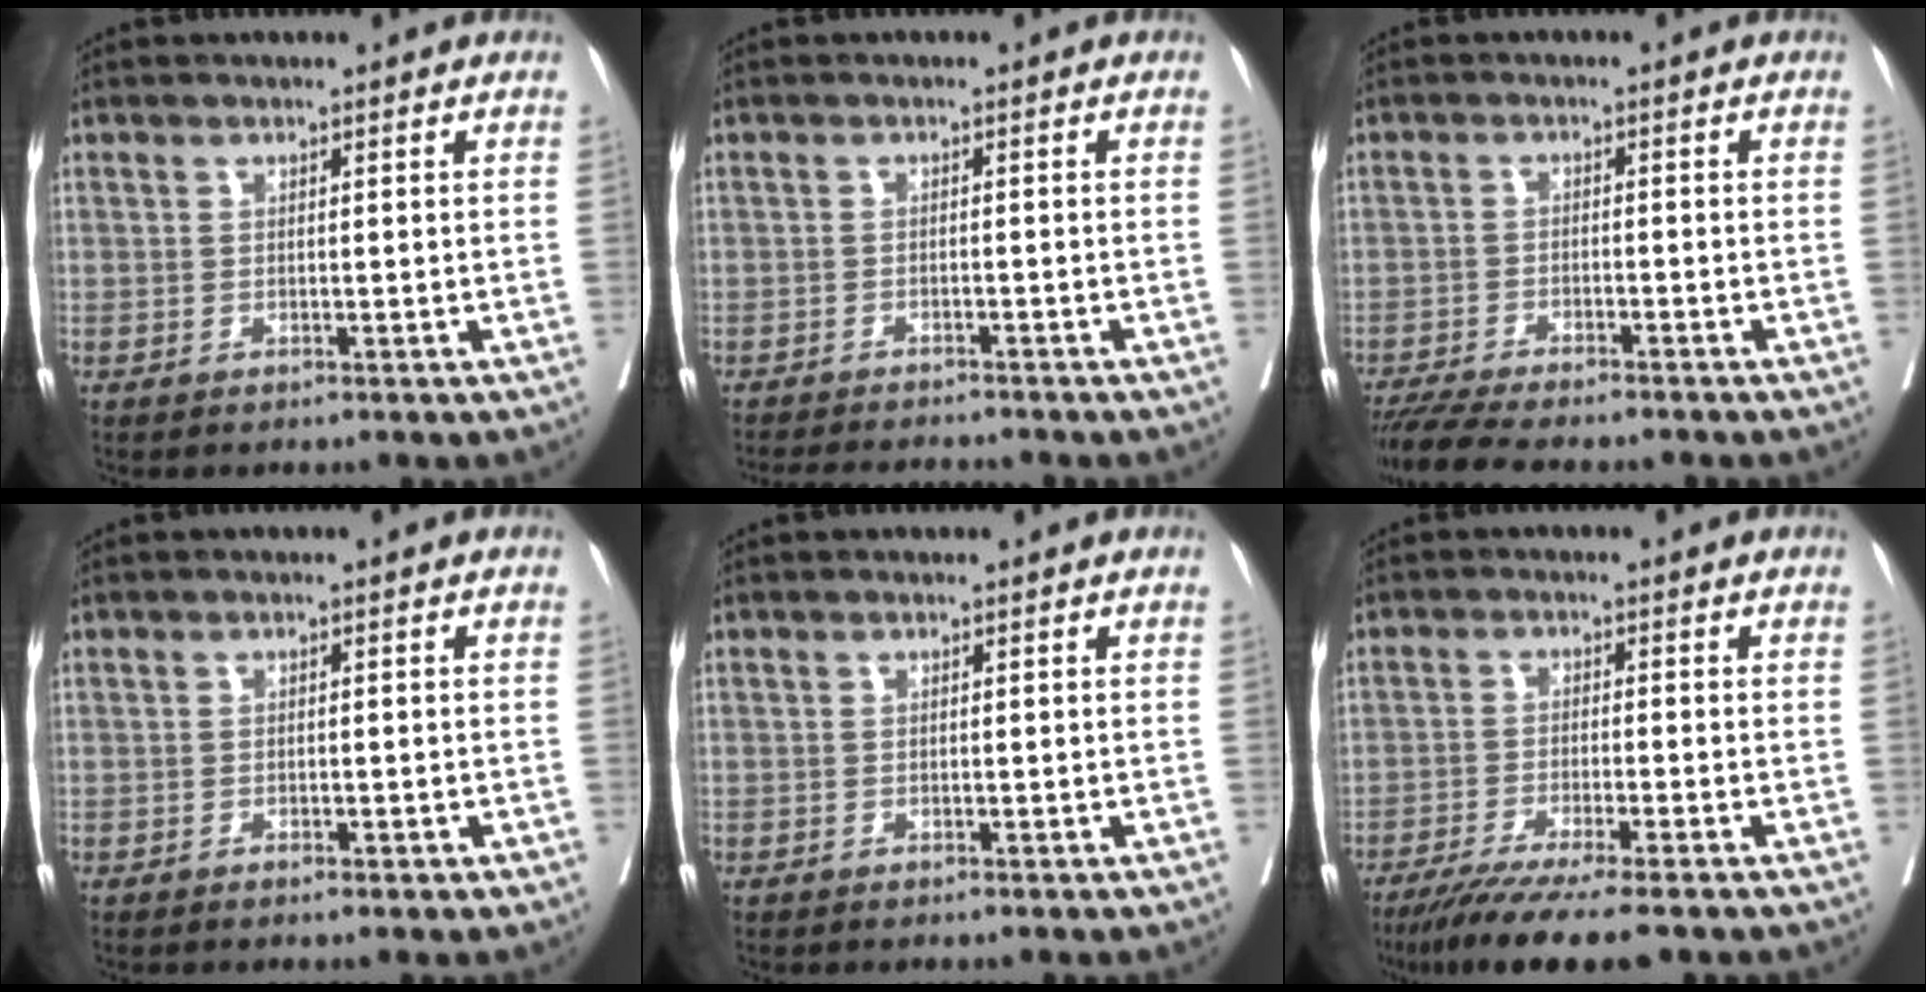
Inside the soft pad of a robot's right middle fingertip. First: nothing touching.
{"total": 7.4, "force": [-7.0, 0.7, 2.2], "torque": [-0.027, -0.007, -0.101]}
{"total": 11.6, "force": [-10.3, 1.6, 5.2], "torque": [-0.071, -0.011, -0.155]}
{"total": 2.1, "force": [-1.3, 1.0, 1.3], "torque": [-0.021, 0.001, -0.015]}
{"total": 0.6, "force": [-0.3, 0.5, 0.0], "torque": [-0.002, 0.006, -0.007]}
{"total": 10.5, "force": [-8.2, 0.0, 6.5], "torque": [-0.092, -0.026, -0.131]}